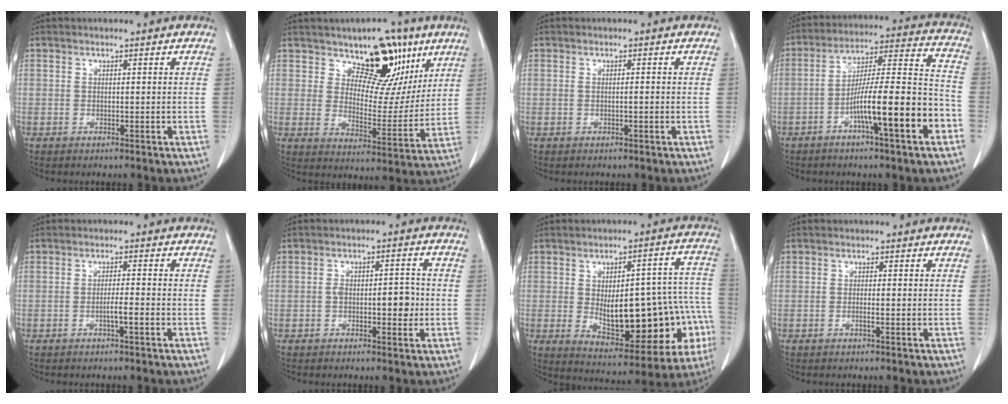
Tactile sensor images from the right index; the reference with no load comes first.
{"total": 11.6, "force": [7.3, 5.9, 6.8], "torque": [-0.076, -0.008, 0.116]}
{"total": 0.7, "force": [-0.1, 0.1, 0.7], "torque": [-0.011, 0.001, 0.004]}
{"total": 14.9, "force": [-6.1, 1.0, 13.6], "torque": [-0.220, 0.012, -0.097]}
{"total": 2.3, "force": [-0.9, -0.1, 2.1], "torque": [-0.035, 0.001, -0.016]}
{"total": 4.9, "force": [-0.8, 2.2, 4.3], "torque": [-0.062, 0.014, -0.008]}
{"total": 20.4, "force": [-3.7, 7.8, 18.5], "torque": [-0.188, 0.039, -0.018]}
{"total": 0.9, "force": [-0.3, 0.0, 0.8], "torque": [-0.016, 0.001, -0.003]}